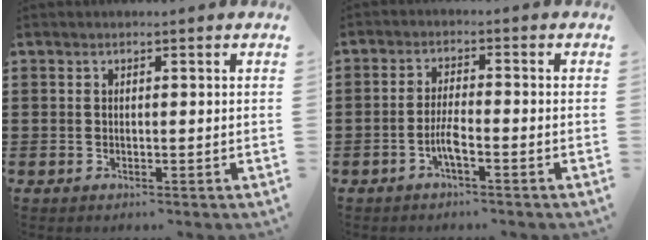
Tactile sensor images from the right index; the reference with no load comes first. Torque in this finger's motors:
{"motor_torque": [1.89, 0.25, 0.66, 0.10]}